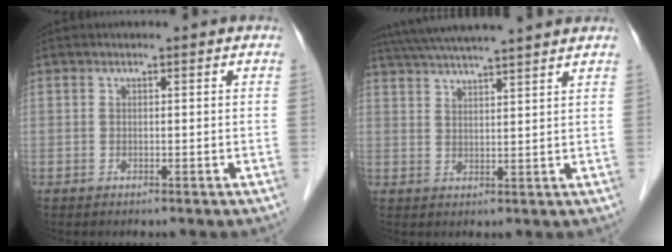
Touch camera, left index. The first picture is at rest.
{"total": 13.8, "force": [12.2, -0.3, 6.6], "torque": [-0.118, 0.037, 0.175]}